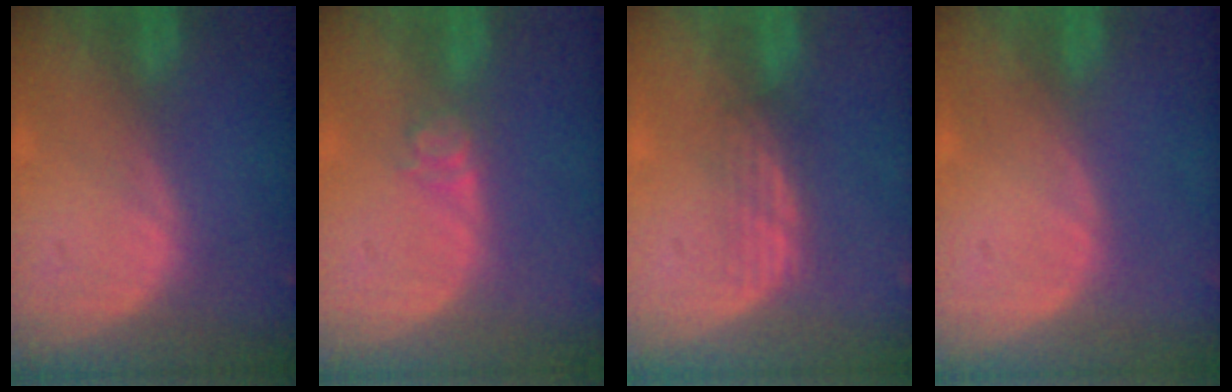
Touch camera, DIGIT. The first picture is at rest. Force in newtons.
{"total": 3.0, "press": 2.5, "slide": 1.7}
{"total": 2.7, "press": 2.5, "slide": 0.9}
{"total": 0.0}